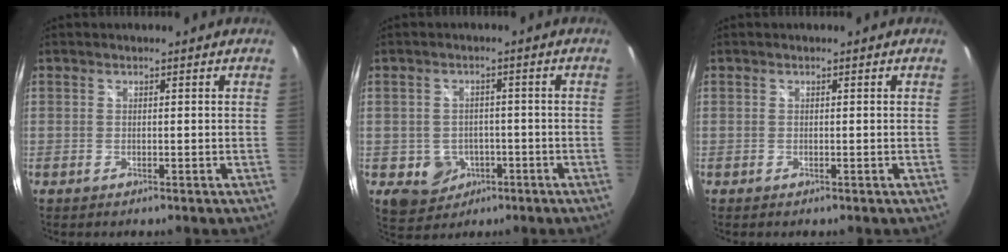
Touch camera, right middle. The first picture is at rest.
{"total": 7.0, "force": [-2.6, 6.1, 2.3], "torque": [-0.059, 0.005, -0.020]}
{"total": 0.0}